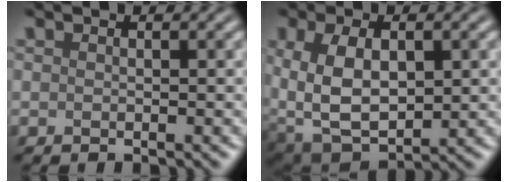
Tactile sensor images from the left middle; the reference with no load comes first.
{"total": 8.7, "force": [0.4, 5.4, 6.8], "torque": [-0.150, -0.015, 0.019]}